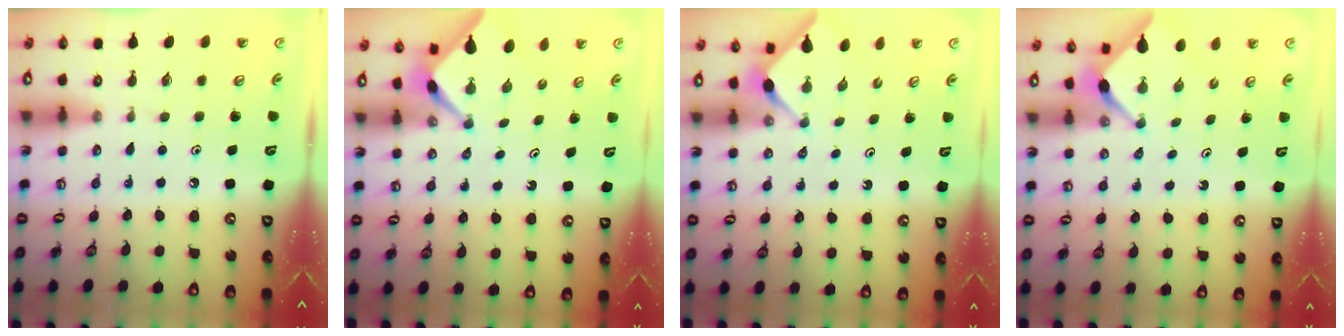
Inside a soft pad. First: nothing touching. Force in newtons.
{"total": 2.6, "press": 2.6, "slide": 0.3}
{"total": 2.9, "press": 2.9, "slide": 0.3}
{"total": 2.6, "press": 2.6, "slide": 0.3}